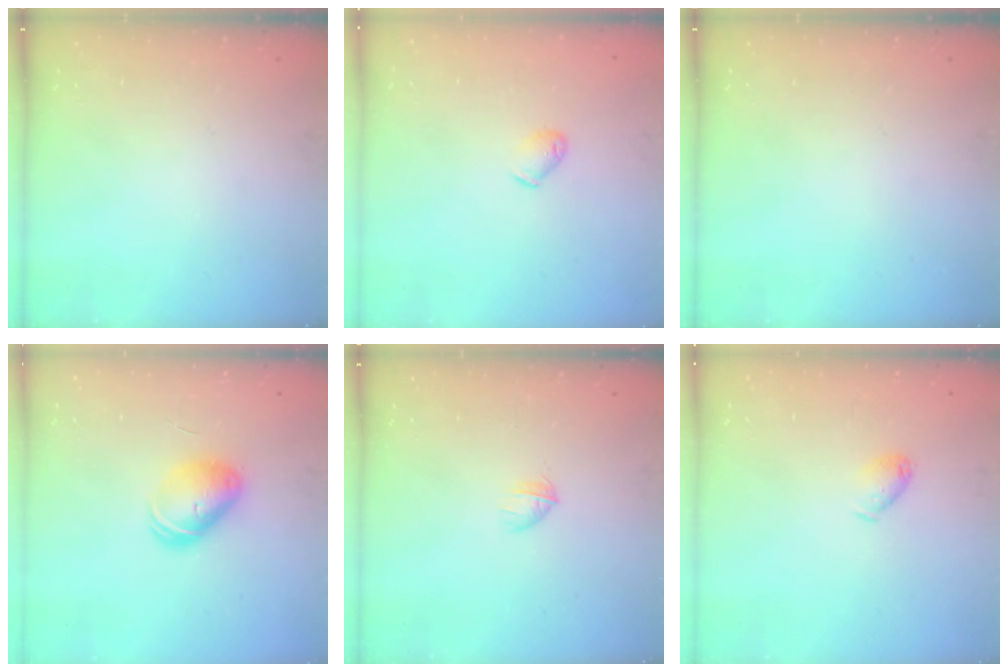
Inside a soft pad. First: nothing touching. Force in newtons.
{"total": 3.7, "press": 3.6, "slide": 0.6}
{"total": 0.0}
{"total": 8.5, "press": 8.5, "slide": 1.0}
{"total": 2.8, "press": 2.6, "slide": 0.9}
{"total": 6.0, "press": 5.9, "slide": 1.2}